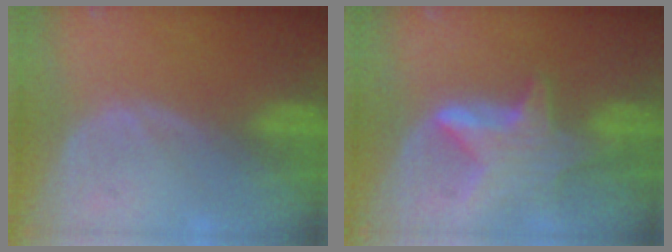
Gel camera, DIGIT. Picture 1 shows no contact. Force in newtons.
{"total": 6.6, "press": 6.6, "slide": 0.2}